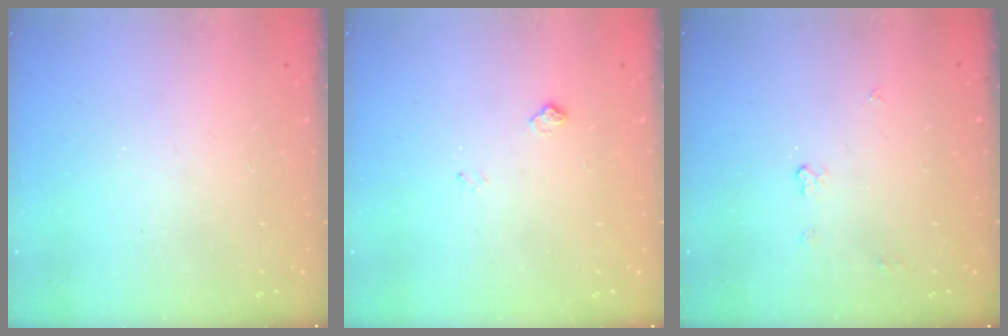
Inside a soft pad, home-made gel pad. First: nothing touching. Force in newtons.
{"total": 4.9, "press": 4.8, "slide": 0.6}
{"total": 3.5, "press": 3.5, "slide": 0.2}